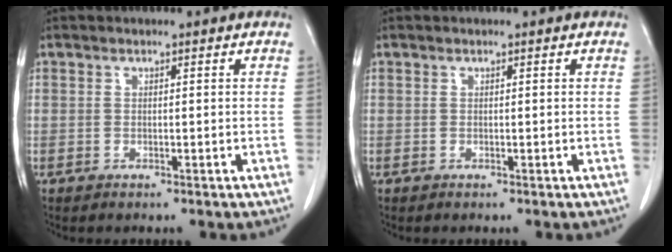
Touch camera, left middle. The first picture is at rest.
{"total": 0.0}